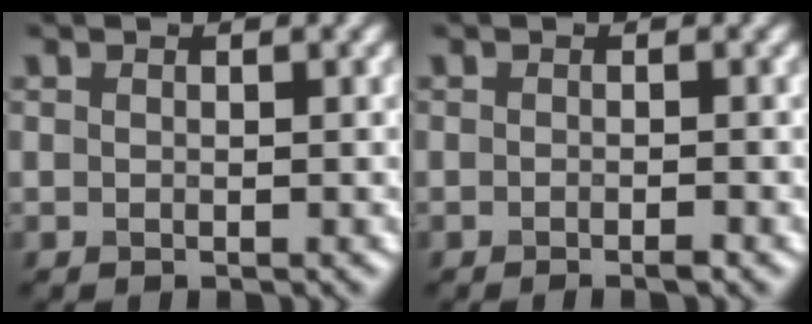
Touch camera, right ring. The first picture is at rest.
{"total": 1.1, "force": [-0.7, 0.2, 0.9], "torque": [-0.013, -0.004, -0.014]}